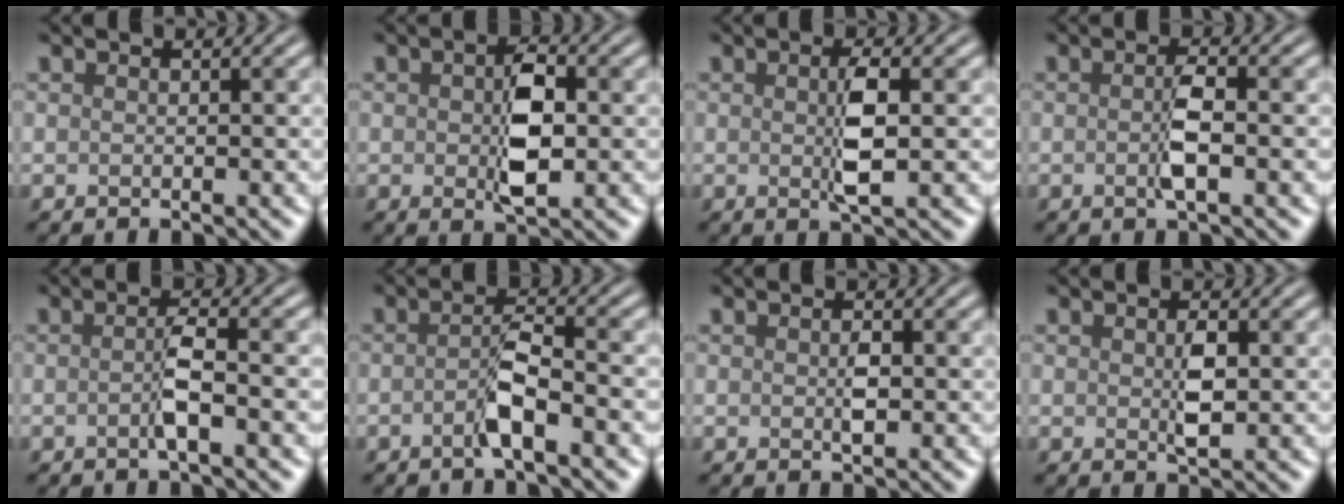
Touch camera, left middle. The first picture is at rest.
{"total": 4.3, "force": [0.0, 2.2, 3.8], "torque": [-0.070, -0.002, 0.001]}
{"total": 2.8, "force": [0.1, 0.6, 2.7], "torque": [-0.055, -0.003, 0.002]}
{"total": 2.3, "force": [-0.3, 0.5, 2.3], "torque": [-0.043, -0.002, -0.009]}
{"total": 2.4, "force": [-0.4, 0.3, 2.3], "torque": [-0.046, 0.001, -0.013]}
{"total": 2.8, "force": [-1.2, 0.3, 2.5], "torque": [-0.050, 0.008, -0.031]}
{"total": 1.1, "force": [0.1, 0.6, 0.9], "torque": [-0.019, -0.003, 0.001]}
{"total": 1.9, "force": [0.2, 0.8, 1.7], "torque": [-0.037, -0.003, 0.004]}